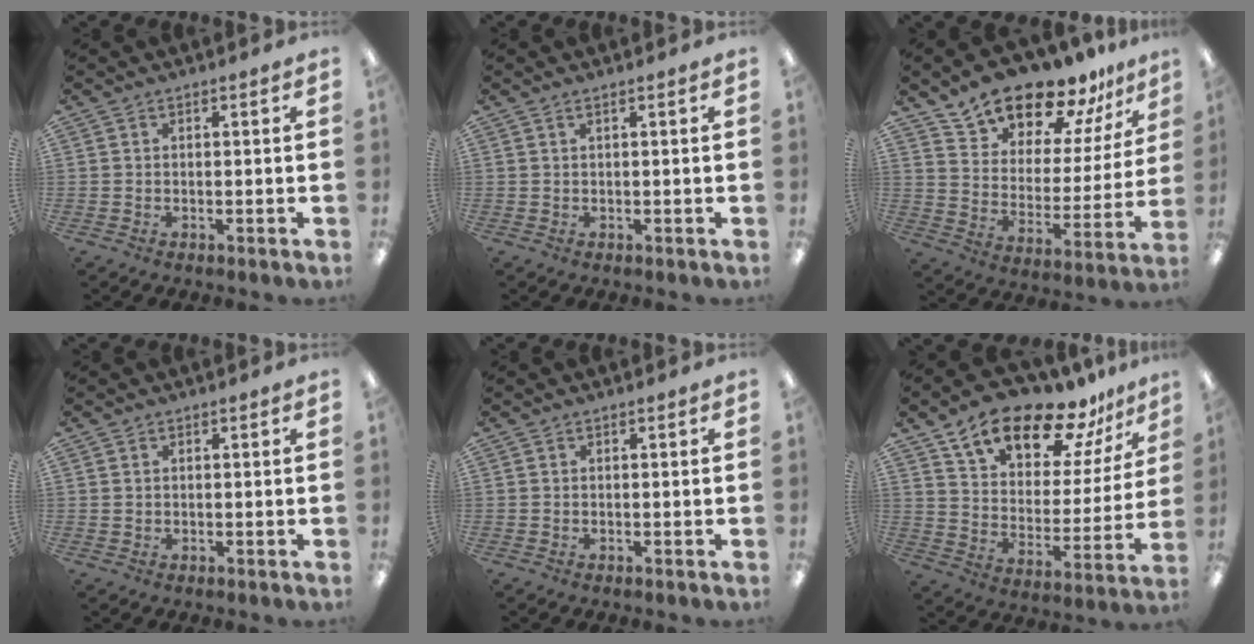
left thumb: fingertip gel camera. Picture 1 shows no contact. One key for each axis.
{"total": 0.8, "fx": 0.4, "fy": 0.0, "fz": 0.7, "tx": -0.013, "ty": 0.001, "tz": 0.006}
{"total": 17.0, "fx": 15.4, "fy": 5.9, "fz": 4.2, "tx": -0.092, "ty": -0.126, "tz": 0.279}
{"total": 0.7, "fx": 0.3, "fy": 0.6, "fz": 0.0, "tx": 0.000, "ty": 0.003, "tz": 0.006}
{"total": 0.0}
{"total": 19.1, "fx": 14.6, "fy": 8.5, "fz": 9.0, "tx": -0.160, "ty": -0.088, "tz": 0.253}